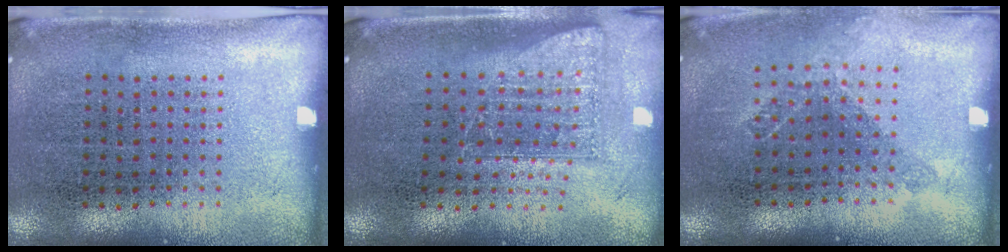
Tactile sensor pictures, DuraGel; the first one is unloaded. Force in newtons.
{"total": 1.7, "press": 1.3, "slide": 1.2}
{"total": 1.2, "press": 0.9, "slide": 0.7}